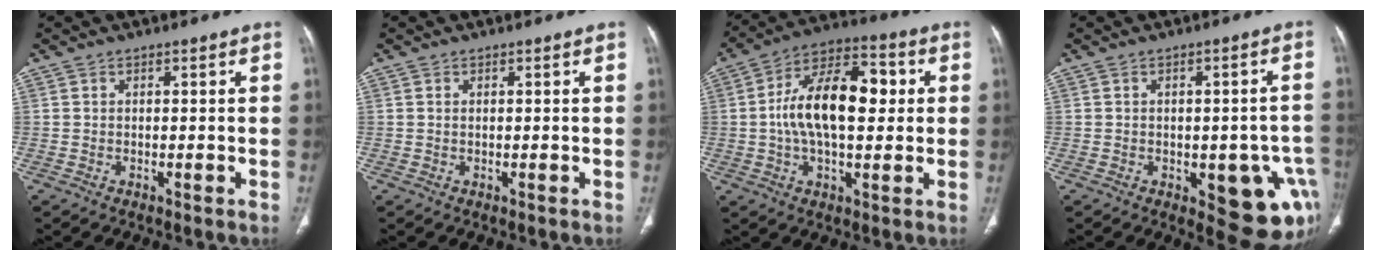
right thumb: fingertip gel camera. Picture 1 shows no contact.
{"total": 0.0}
{"total": 16.9, "force": [1.5, 8.7, 14.4], "torque": [-0.236, 0.028, 0.019]}
{"total": 13.8, "force": [-4.5, 6.3, 11.4], "torque": [-0.097, 0.013, -0.038]}